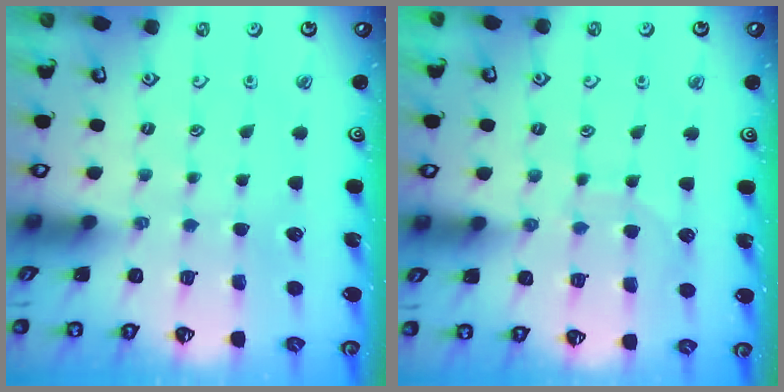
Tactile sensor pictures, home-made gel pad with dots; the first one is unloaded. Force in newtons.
{"total": 5.7, "press": 5.7, "slide": 0.6}